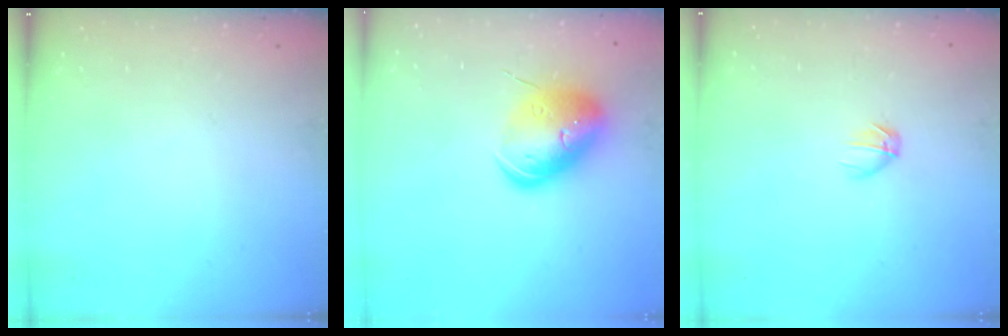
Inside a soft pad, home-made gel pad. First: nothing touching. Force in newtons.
{"total": 14.6, "press": 14.4, "slide": 2.4}
{"total": 3.7, "press": 3.6, "slide": 1.1}